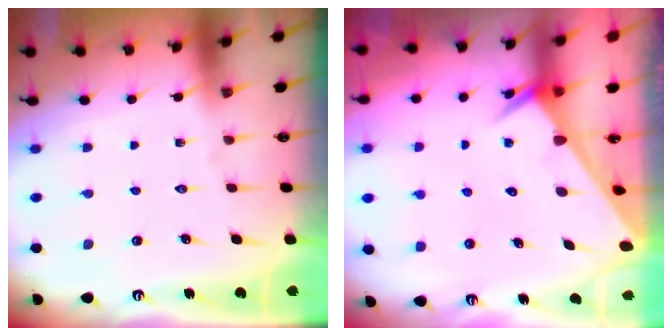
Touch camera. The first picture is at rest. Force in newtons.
{"total": 2.4, "press": 2.4, "slide": 0.1}